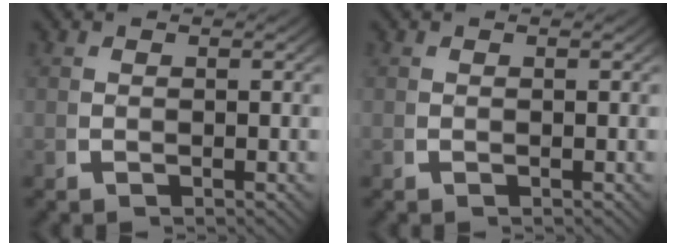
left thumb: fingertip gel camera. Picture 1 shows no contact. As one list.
[{"total": 0.0}]